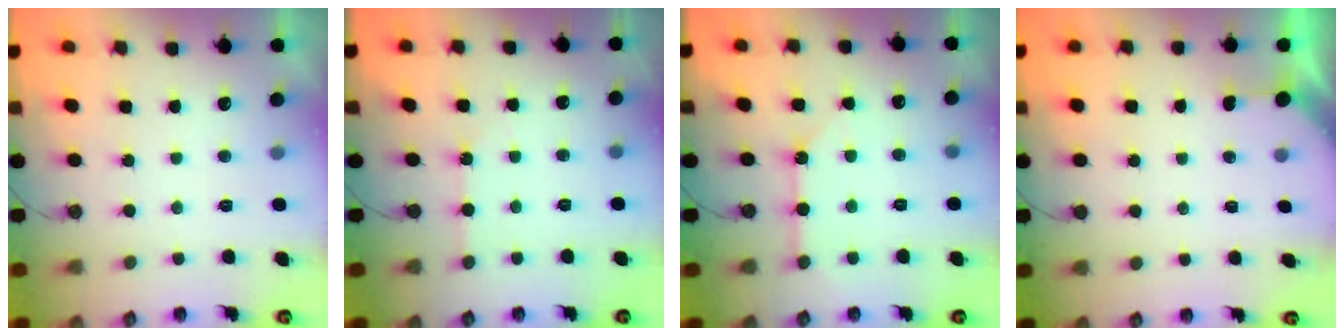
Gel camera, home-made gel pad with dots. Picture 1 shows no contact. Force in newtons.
{"total": 1.4, "press": 1.3, "slide": 0.3}
{"total": 5.8, "press": 5.8, "slide": 0.4}
{"total": 1.6, "press": 1.6, "slide": 0.3}